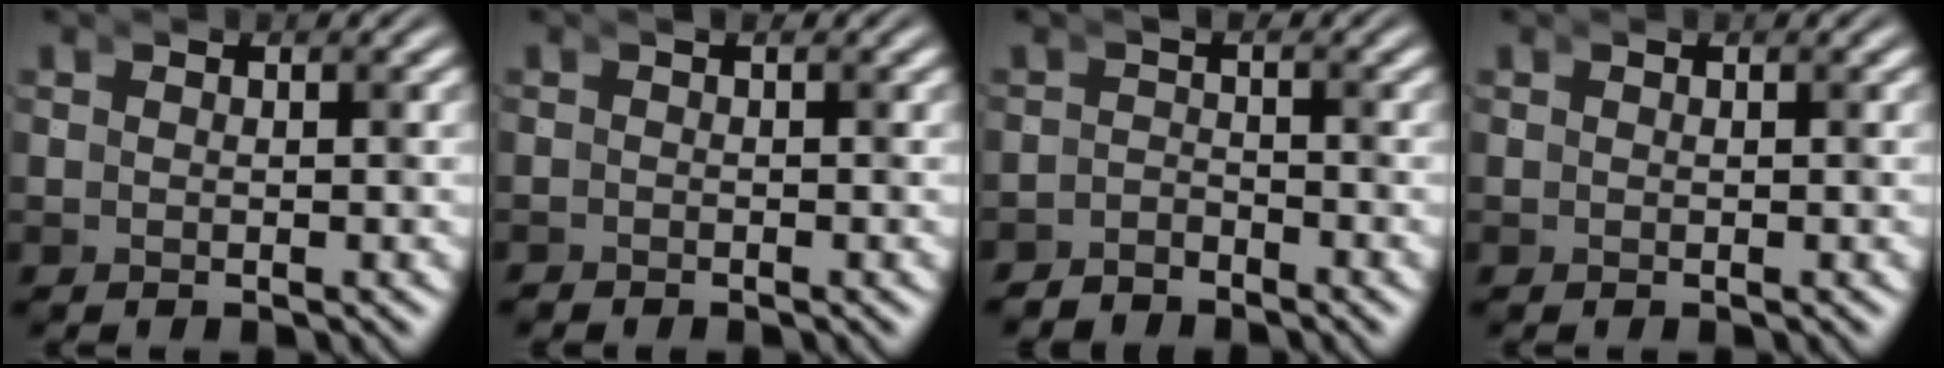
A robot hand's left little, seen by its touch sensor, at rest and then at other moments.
{"total": 0.7, "force": [-0.5, 0.0, -0.4], "torque": [0.003, -0.008, -0.009]}
{"total": 3.1, "force": [-2.7, -0.5, -1.4], "torque": [0.023, -0.008, -0.050]}
{"total": 0.0}